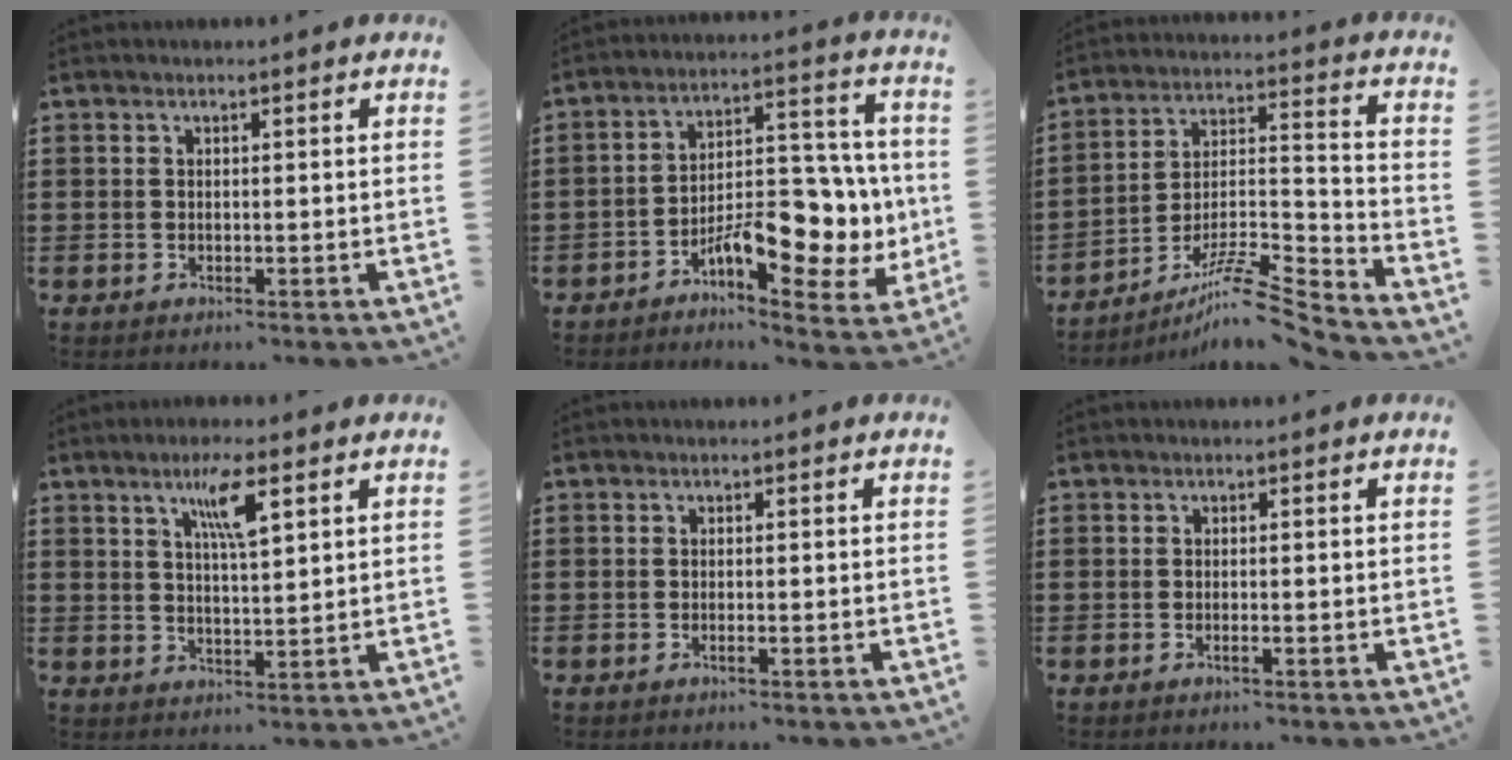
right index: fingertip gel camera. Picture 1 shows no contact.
{"total": 10.4, "force": [-3.5, 5.1, 8.3], "torque": [-0.107, 0.009, -0.059]}
{"total": 9.7, "force": [-8.3, 0.6, 5.0], "torque": [-0.072, 0.011, -0.160]}
{"total": 5.8, "force": [3.2, 0.9, 4.8], "torque": [-0.097, 0.005, 0.050]}
{"total": 0.7, "force": [-0.3, 0.0, 0.6], "torque": [-0.011, -0.003, -0.005]}
{"total": 1.1, "force": [-0.6, 0.0, 1.0], "torque": [-0.017, -0.004, -0.010]}